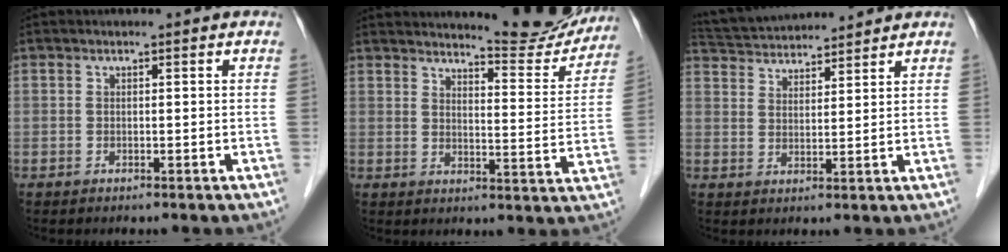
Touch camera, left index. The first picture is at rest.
{"total": 13.2, "force": [12.7, 1.2, 3.5], "torque": [-0.039, -0.044, 0.150]}
{"total": 10.7, "force": [10.3, 1.3, 2.6], "torque": [-0.057, 0.034, 0.171]}